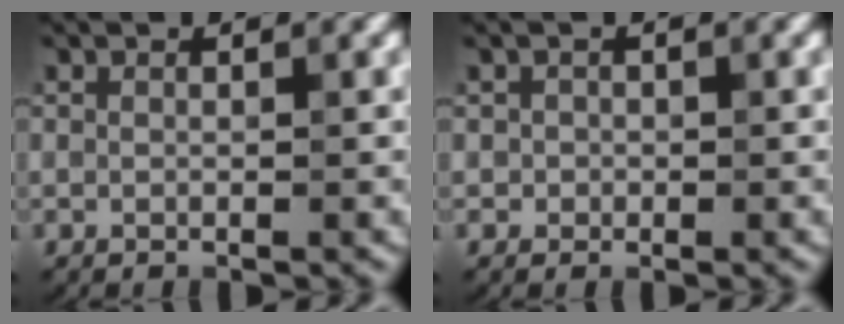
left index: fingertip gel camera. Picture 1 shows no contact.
{"total": 0.9, "force": [0.1, 0.9, 0.1], "torque": [0.009, -0.003, 0.000]}